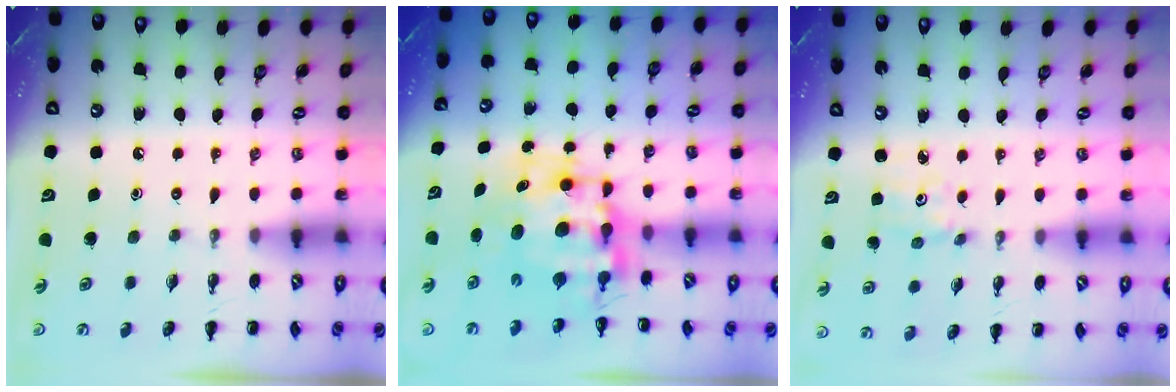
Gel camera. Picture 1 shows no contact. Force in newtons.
{"total": 9.8, "press": 9.5, "slide": 2.4}
{"total": 1.6, "press": 1.5, "slide": 0.3}